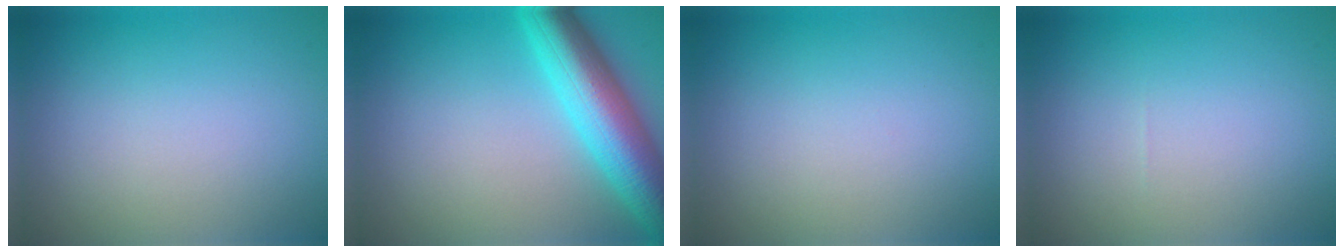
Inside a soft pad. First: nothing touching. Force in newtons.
{"total": 8.5, "press": 8.5, "slide": 0.2}
{"total": 0.0}
{"total": 0.0}